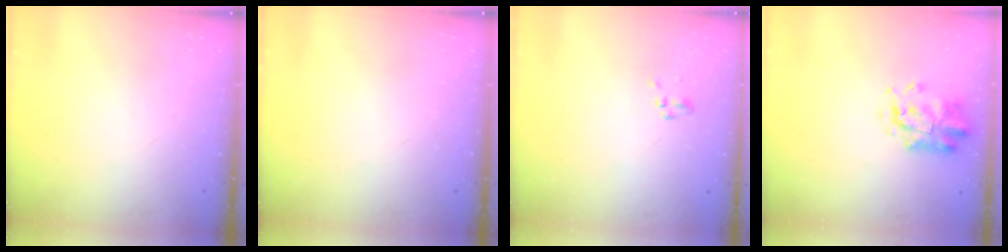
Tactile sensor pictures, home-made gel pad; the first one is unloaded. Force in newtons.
{"total": 0.0}
{"total": 0.5, "press": 0.5, "slide": 0.1}
{"total": 3.4, "press": 3.1, "slide": 1.4}